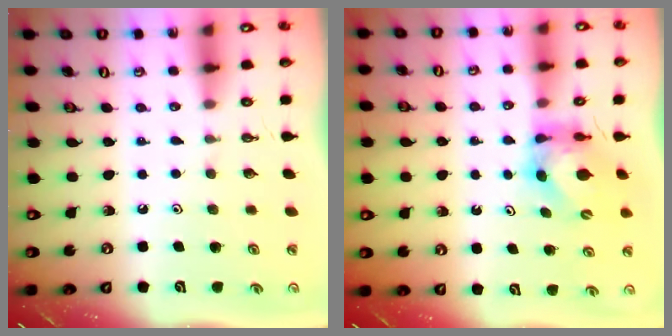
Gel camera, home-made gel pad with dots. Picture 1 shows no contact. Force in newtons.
{"total": 6.1, "press": 6.1, "slide": 0.6}